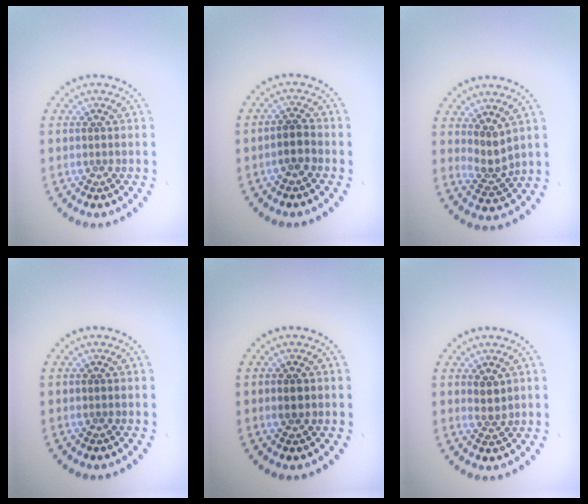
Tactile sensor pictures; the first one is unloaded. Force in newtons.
{"total": 1.8, "press": 1.5, "slide": 0.9}
{"total": 2.0, "press": 1.3, "slide": 1.5}
{"total": 0.0}
{"total": 1.5, "press": 1.5, "slide": 0.1}
{"total": 1.5, "press": 1.2, "slide": 0.8}